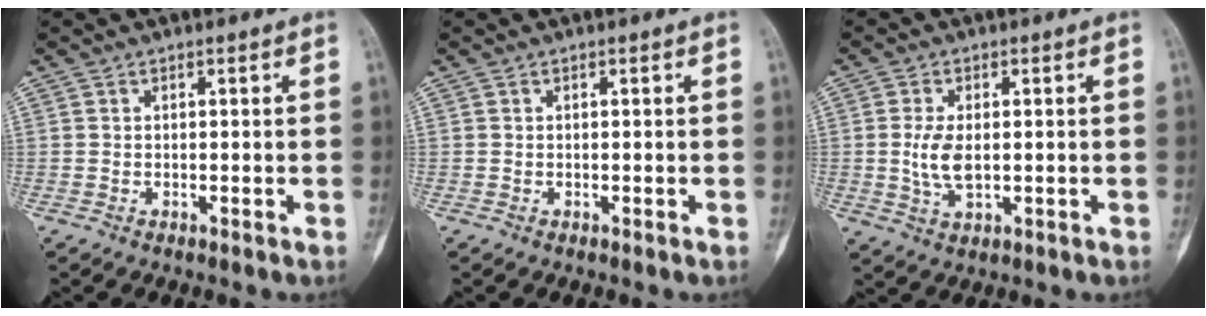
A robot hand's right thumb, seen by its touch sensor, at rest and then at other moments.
{"total": 0.0}
{"total": 5.6, "force": [0.1, 2.9, 4.7], "torque": [-0.102, -0.006, 0.004]}